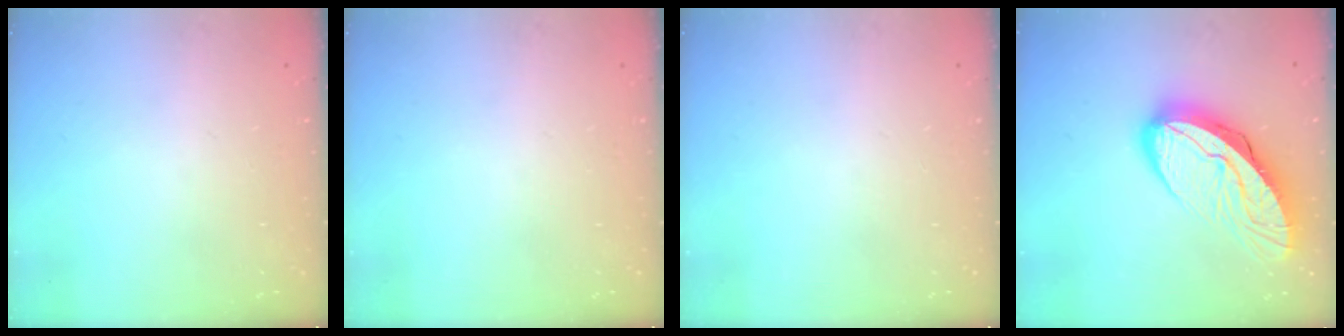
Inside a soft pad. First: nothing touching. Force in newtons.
{"total": 0.0}
{"total": 0.0}
{"total": 15.5, "press": 15.4, "slide": 1.7}